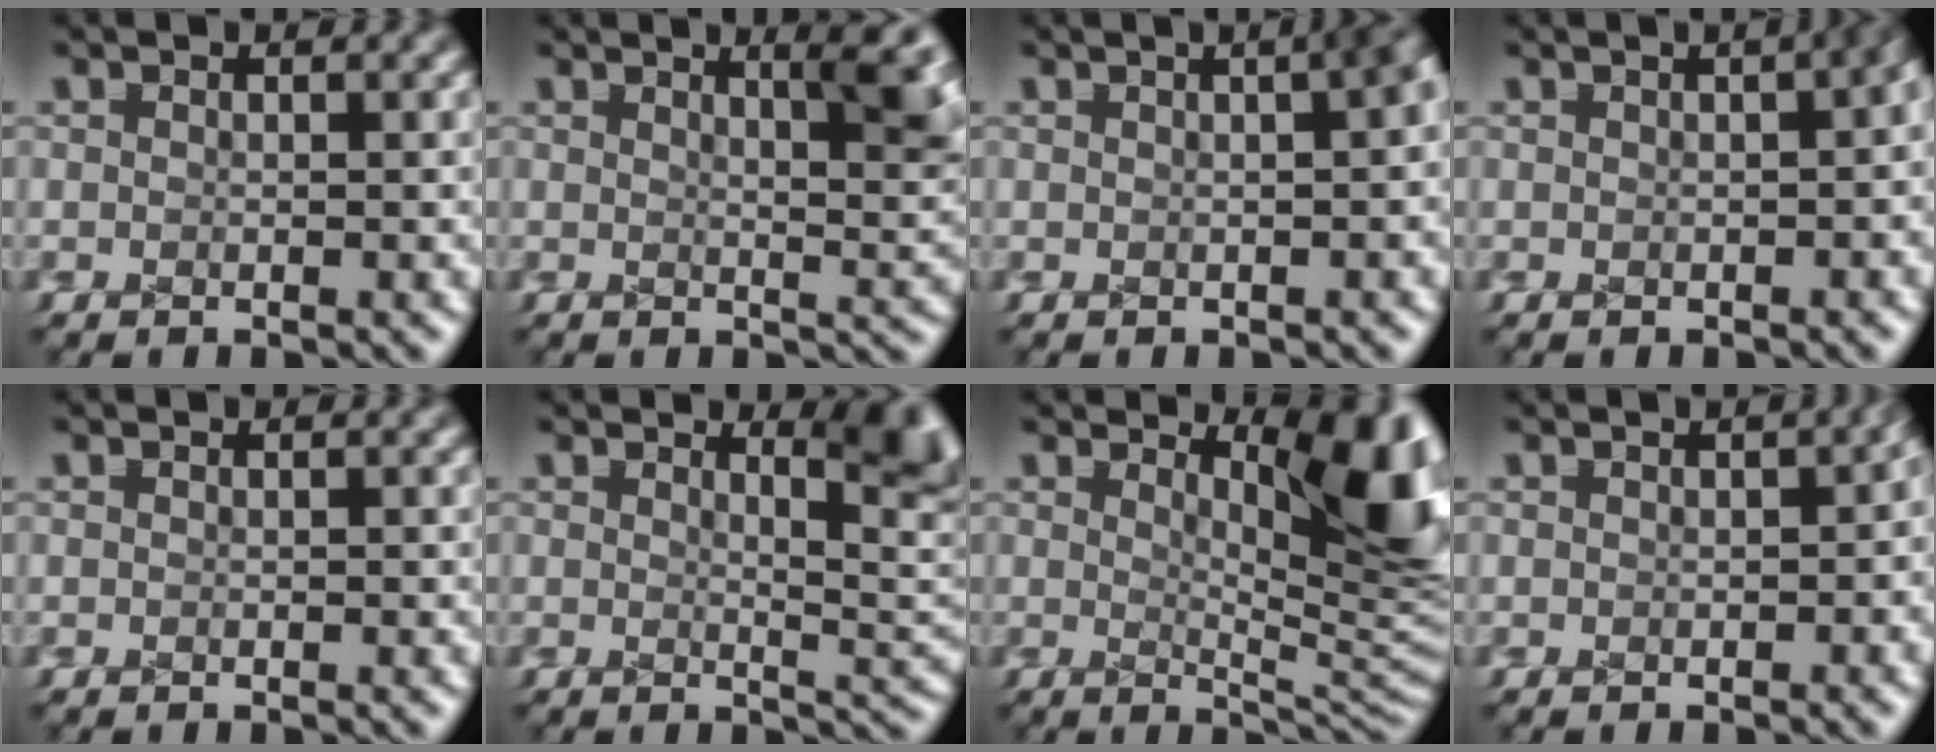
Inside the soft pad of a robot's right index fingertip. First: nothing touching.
{"total": 5.2, "force": [2.1, 1.4, 4.5], "torque": [-0.026, 0.000, 0.035]}
{"total": 3.4, "force": [0.6, 1.6, 3.0], "torque": [-0.015, 0.017, 0.003]}
{"total": 3.7, "force": [0.3, 1.7, 3.3], "torque": [-0.014, 0.021, -0.003]}
{"total": 0.0}
{"total": 4.5, "force": [1.8, 0.9, 4.1], "torque": [-0.022, -0.003, 0.031]}
{"total": 9.1, "force": [1.0, 3.0, 8.5], "torque": [-0.056, -0.009, 0.025]}
{"total": 1.0, "force": [-0.2, 0.6, 0.8], "torque": [0.002, 0.007, -0.006]}